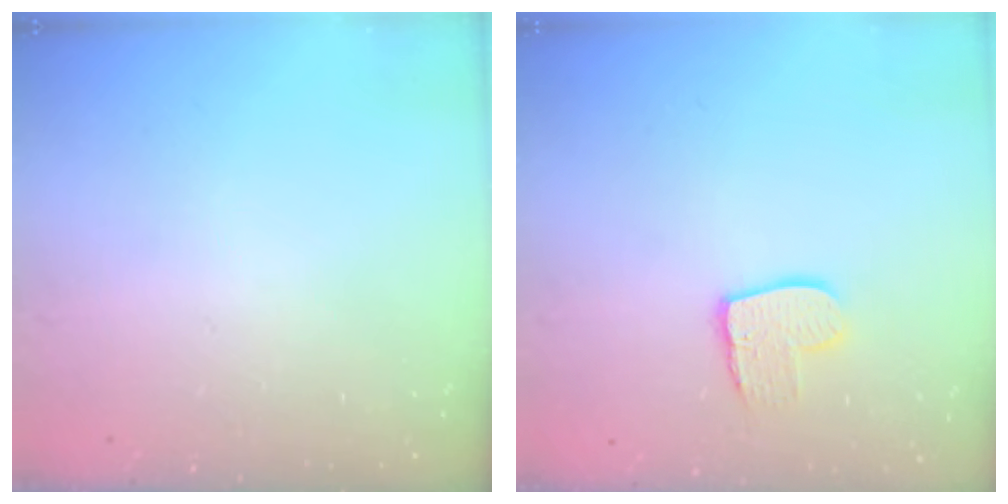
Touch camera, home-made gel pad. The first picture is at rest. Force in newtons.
{"total": 9.8, "press": 9.8, "slide": 0.9}